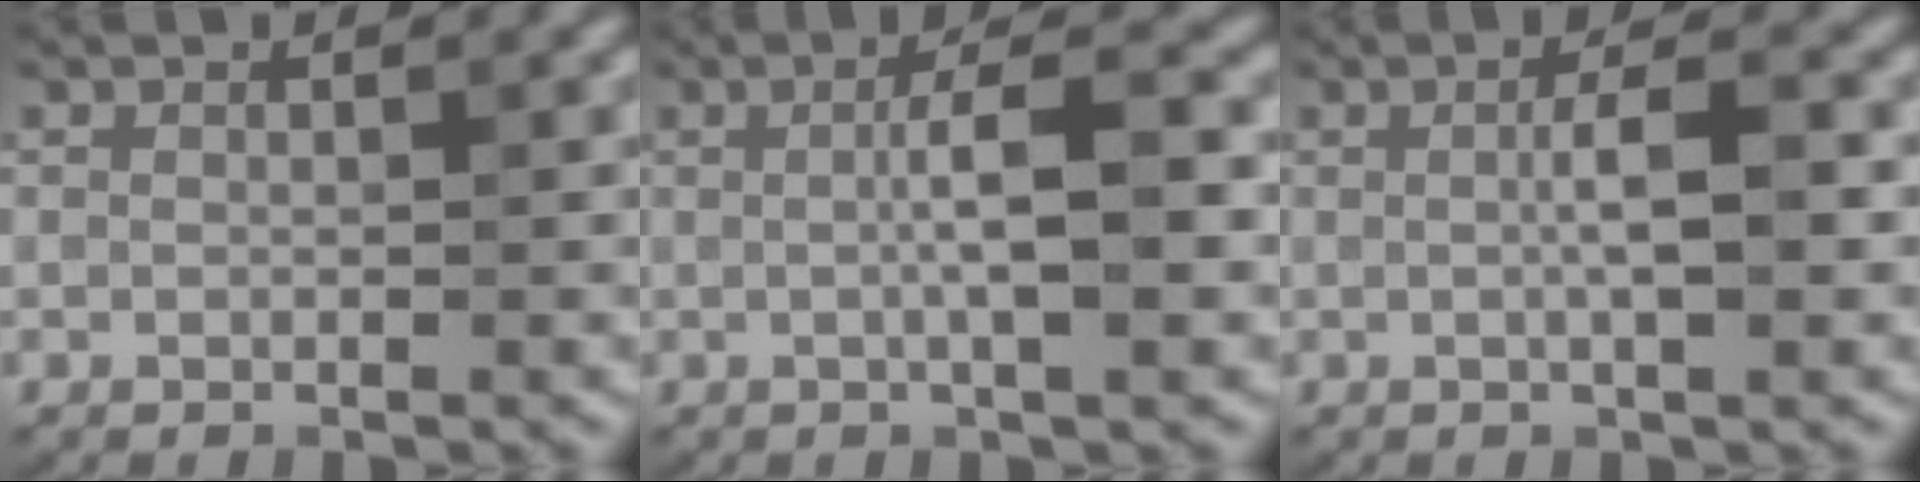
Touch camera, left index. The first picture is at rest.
{"total": 4.7, "force": [0.1, 0.9, 4.6], "torque": [-0.079, 0.010, 0.002]}
{"total": 3.4, "force": [0.1, 0.6, 3.4], "torque": [-0.061, 0.006, 0.000]}